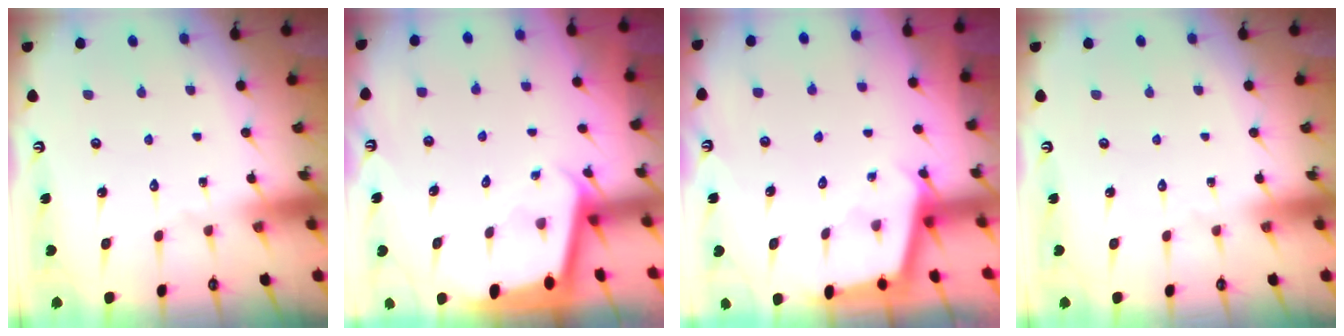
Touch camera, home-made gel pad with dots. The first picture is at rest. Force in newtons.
{"total": 1.9, "press": 1.9, "slide": 0.1}
{"total": 2.1, "press": 2.1, "slide": 0.2}
{"total": 0.0}